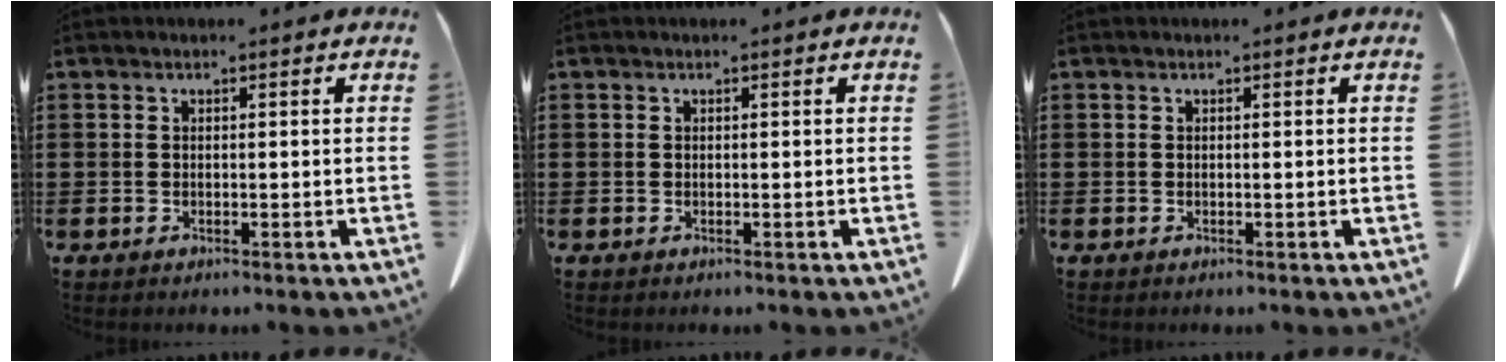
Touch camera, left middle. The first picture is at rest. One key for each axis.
{"total": 0.0}
{"total": 0.0}